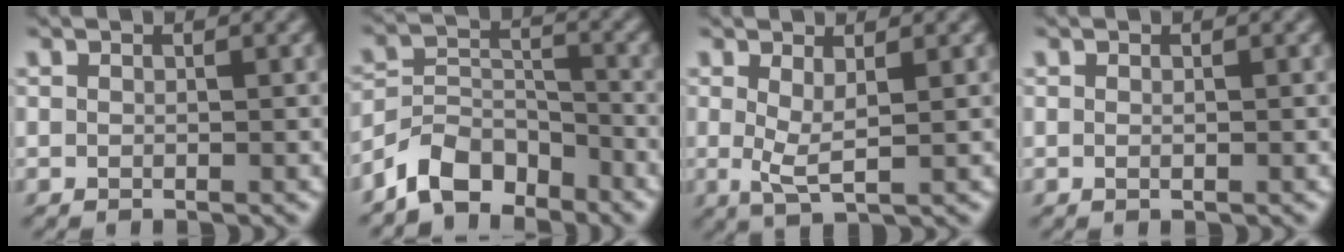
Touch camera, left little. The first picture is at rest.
{"total": 5.3, "force": [-4.3, 2.5, 1.6], "torque": [-0.024, 0.004, -0.088]}
{"total": 2.3, "force": [0.4, 0.4, 2.3], "torque": [-0.051, -0.005, 0.010]}
{"total": 0.0}